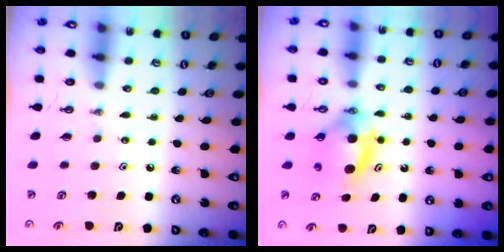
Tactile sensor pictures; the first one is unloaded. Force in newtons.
{"total": 6.6, "press": 6.0, "slide": 2.8}